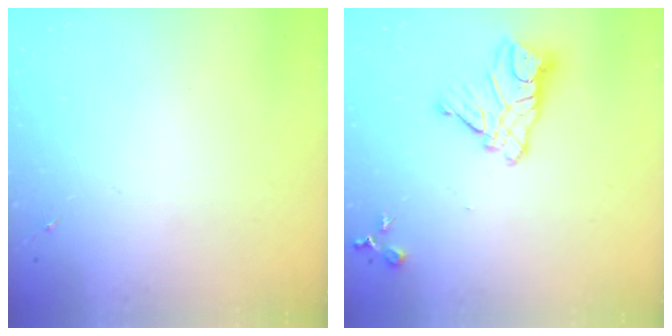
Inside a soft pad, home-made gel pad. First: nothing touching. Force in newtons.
{"total": 12.8, "press": 12.7, "slide": 1.0}